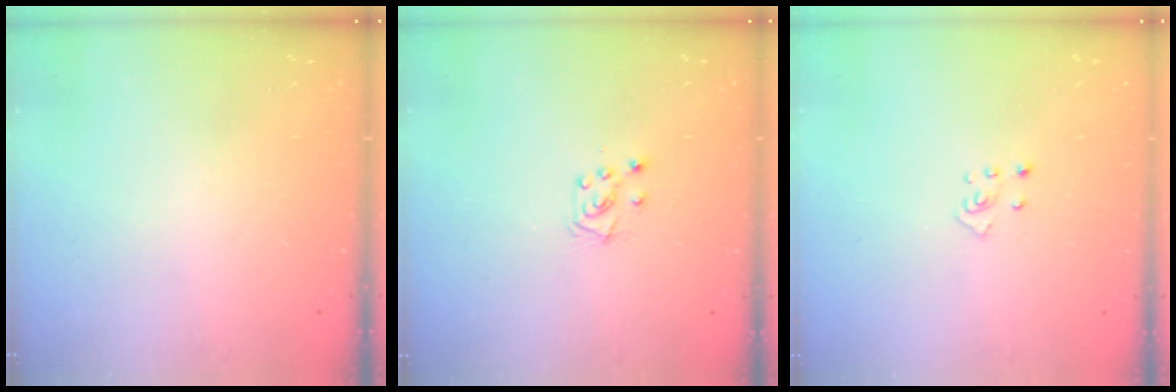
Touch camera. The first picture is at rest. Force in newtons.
{"total": 5.4, "press": 5.4, "slide": 0.6}
{"total": 3.4, "press": 3.4, "slide": 0.3}